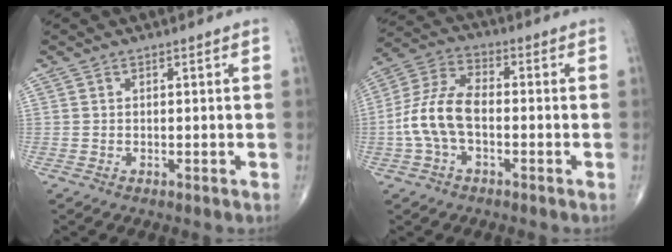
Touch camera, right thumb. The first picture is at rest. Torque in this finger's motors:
{"motor_torque": [0.39, 0.25, 1.28, -0.15, 0.11]}